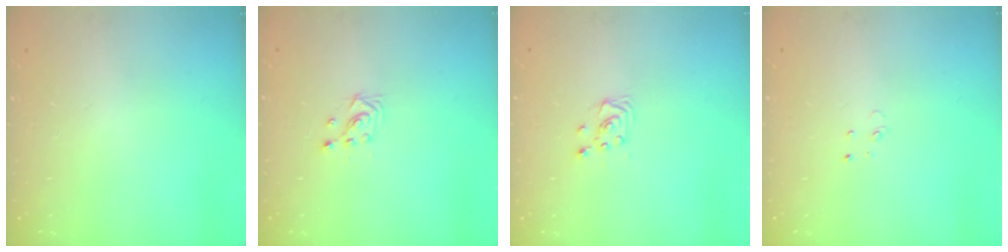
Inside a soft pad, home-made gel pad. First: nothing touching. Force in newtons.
{"total": 3.3, "press": 3.3, "slide": 0.2}
{"total": 2.9, "press": 2.9, "slide": 0.4}
{"total": 2.5, "press": 2.5, "slide": 0.2}